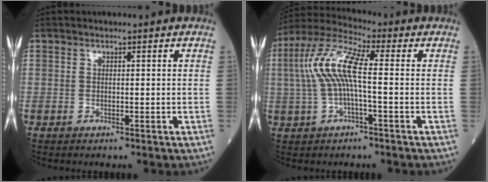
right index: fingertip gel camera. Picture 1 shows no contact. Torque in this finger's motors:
{"motor_torque": [0.98, -0.03, 0.58, 0.21]}